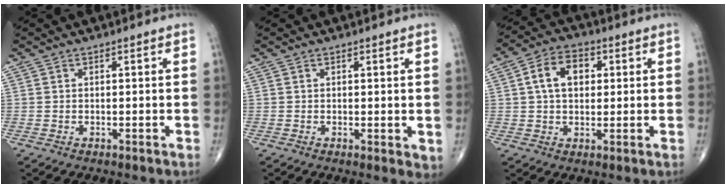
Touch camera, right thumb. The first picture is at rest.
{"total": 2.2, "force": [0.2, 0.8, 2.0], "torque": [-0.025, -0.009, 0.003]}
{"total": 8.7, "force": [1.8, 5.9, 6.1], "torque": [-0.090, 0.012, 0.026]}